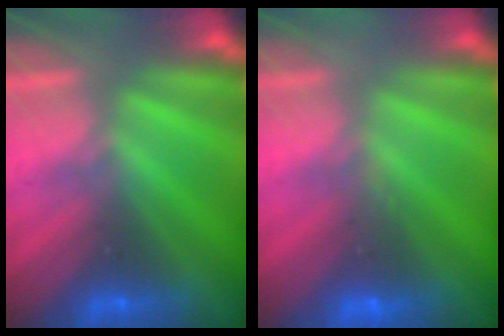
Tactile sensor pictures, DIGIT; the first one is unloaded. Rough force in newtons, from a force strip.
{"total": 2.9}